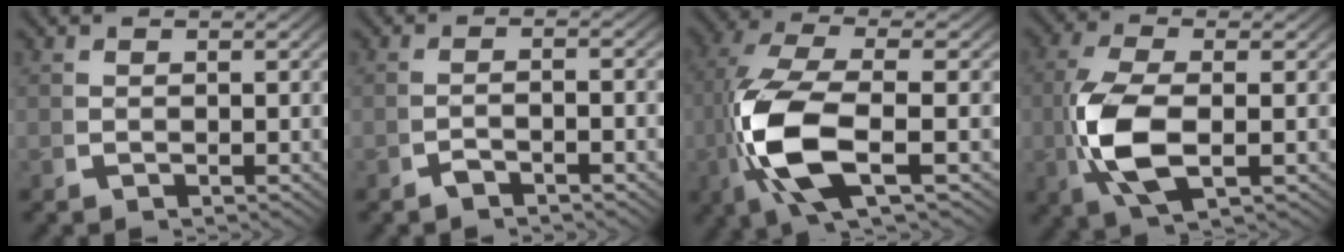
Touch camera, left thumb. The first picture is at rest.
{"total": 1.6, "force": [-1.3, -0.1, 0.8], "torque": [-0.014, 0.009, -0.027]}
{"total": 11.4, "force": [-0.9, 5.3, 10.0], "torque": [-0.252, -0.024, 0.003]}
{"total": 8.3, "force": [-0.5, 4.4, 7.0], "torque": [-0.186, -0.020, 0.005]}